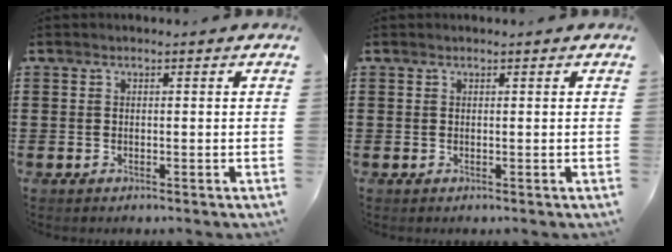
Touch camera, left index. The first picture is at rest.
{"total": 0.0}